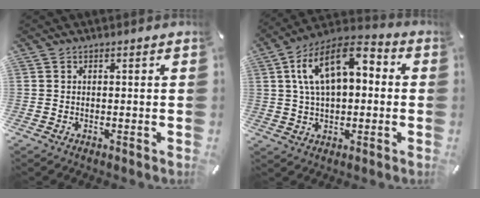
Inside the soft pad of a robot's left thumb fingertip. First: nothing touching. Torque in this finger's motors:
{"motor_torque": [1.70, 3.31, 1.97, -0.81, 0.26]}